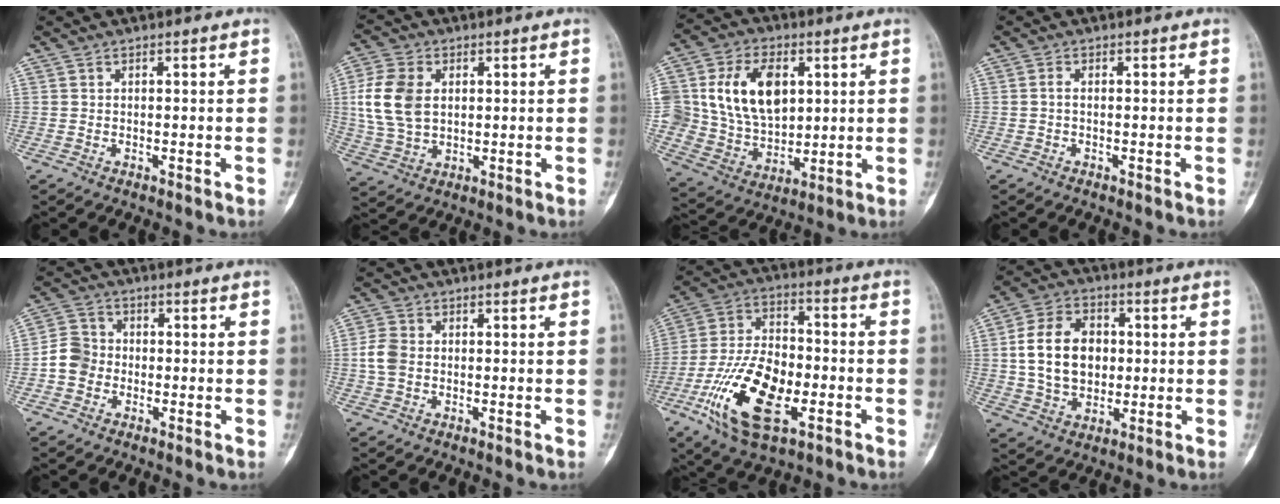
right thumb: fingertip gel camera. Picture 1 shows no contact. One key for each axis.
{"total": 11.3, "fx": 1.7, "fy": 7.7, "fz": 8.0, "tx": -0.162, "ty": 0.001, "tz": 0.034}
{"total": 17.2, "fx": 4.1, "fy": 12.0, "fz": 11.6, "tx": -0.176, "ty": -0.005, "tz": 0.085}
{"total": 1.0, "fx": -0.2, "fy": 0.6, "fz": 0.8, "tx": -0.012, "ty": 0.002, "tz": -0.007}
{"total": 5.8, "fx": -1.3, "fy": 5.1, "fz": 2.4, "tx": -0.028, "ty": 0.017, "tz": -0.039}
{"total": 4.4, "fx": -0.3, "fy": 3.4, "fz": 2.8, "tx": -0.065, "ty": 0.008, "tz": -0.012}
{"total": 18.9, "fx": -6.8, "fy": 9.5, "fz": 14.8, "tx": -0.277, "ty": 0.025, "tz": -0.121}
{"total": 13.5, "fx": 0.9, "fy": 9.9, "fz": 9.1, "tx": -0.139, "ty": 0.011, "tz": 0.016}